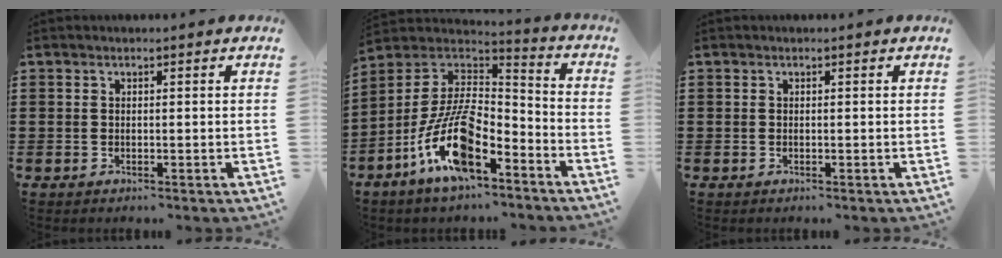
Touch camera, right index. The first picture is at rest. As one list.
[{"total": 14.4, "force": [-7.3, 5.7, 11.0], "torque": [-0.247, 0.006, -0.145]}, {"total": 0.0}]